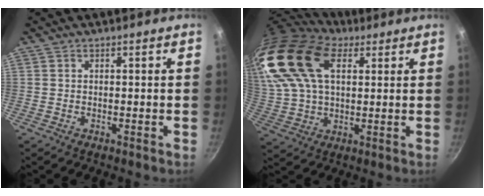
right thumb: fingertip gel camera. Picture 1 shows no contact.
{"total": 22.1, "force": [10.0, 12.8, 15.0], "torque": [-0.314, 0.005, 0.188]}